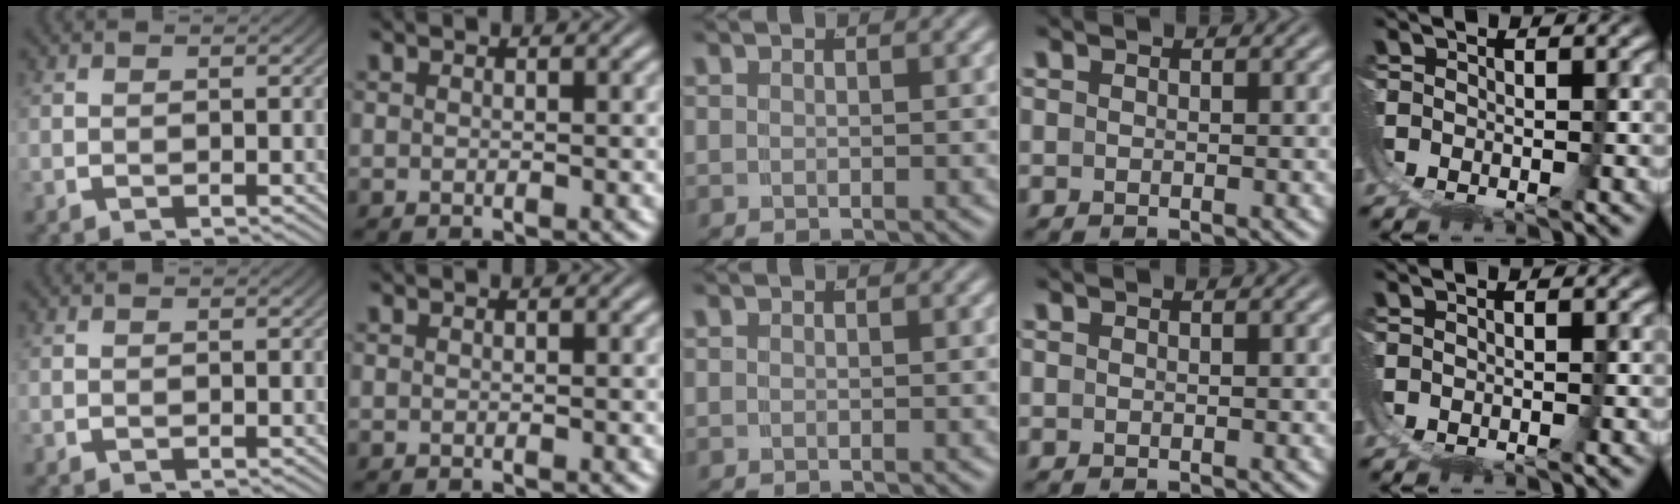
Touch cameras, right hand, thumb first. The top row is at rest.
{"little": {"total": 0.8, "force": [0.2, -0.8, -0.2], "torque": [0.006, 0.001, 0.007]}}